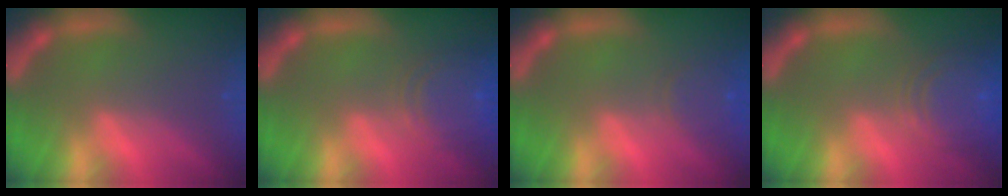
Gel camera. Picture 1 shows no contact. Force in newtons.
{"total": 6.5}
{"total": 3.0}
{"total": 8.0}